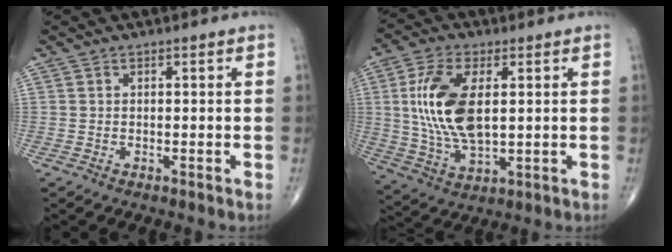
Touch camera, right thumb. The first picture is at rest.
{"total": 14.4, "force": [2.3, 7.0, 12.4], "torque": [-0.250, -0.009, 0.050]}